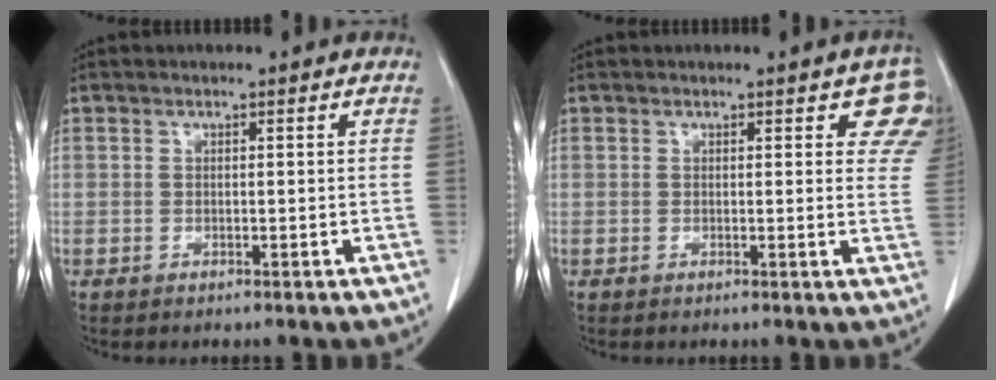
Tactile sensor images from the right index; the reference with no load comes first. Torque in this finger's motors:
{"motor_torque": [0.13, 0.12, 0.09, 0.03]}